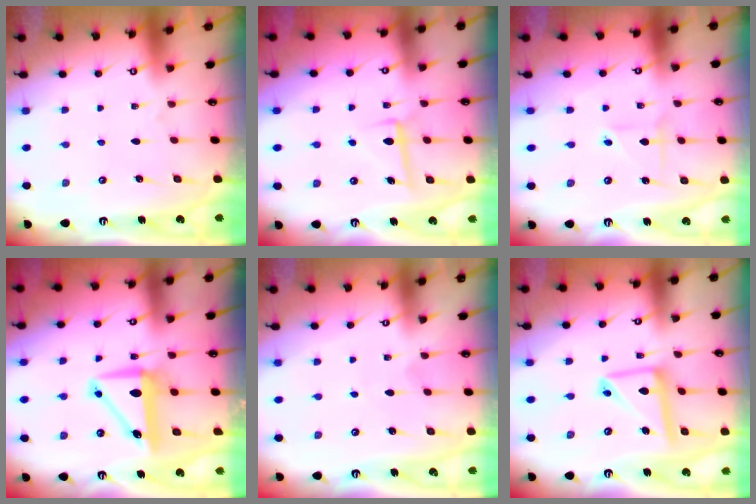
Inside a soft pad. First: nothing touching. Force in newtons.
{"total": 6.3, "press": 6.2, "slide": 1.2}
{"total": 2.5, "press": 2.5, "slide": 0.2}
{"total": 9.1, "press": 9.0, "slide": 1.6}
{"total": 2.7, "press": 2.7, "slide": 0.3}
{"total": 12.4, "press": 12.4, "slide": 1.3}